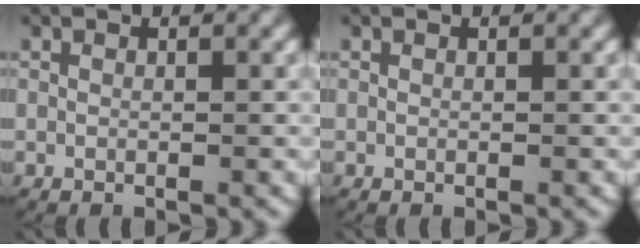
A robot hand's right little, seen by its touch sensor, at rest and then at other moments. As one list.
[{"total": 0.0}]